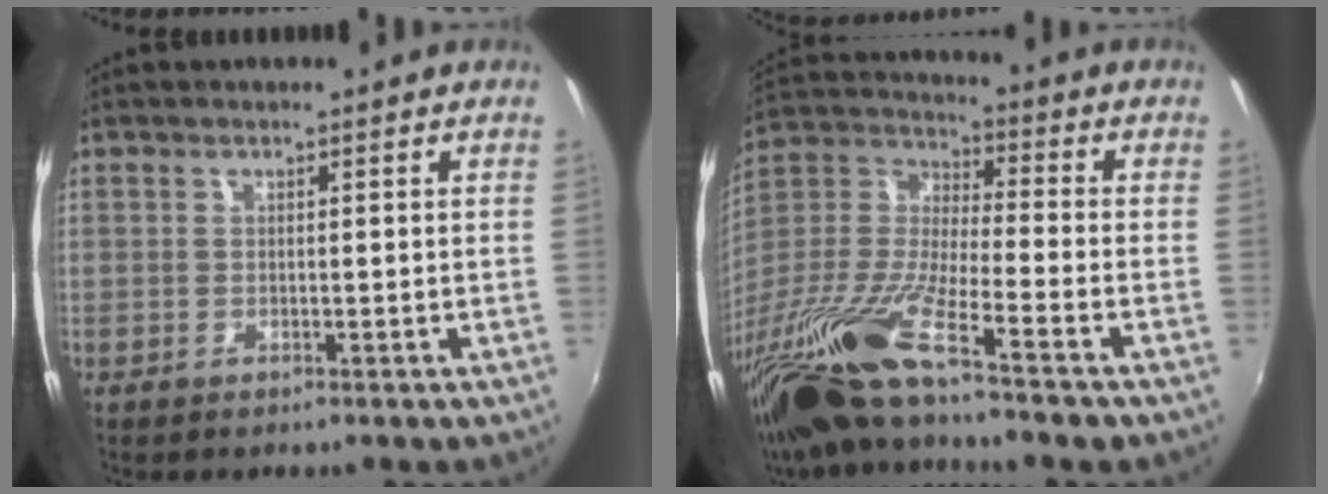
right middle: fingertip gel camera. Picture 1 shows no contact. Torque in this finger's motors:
{"motor_torque": [1.08, -1.06, 0.70, 0.21]}